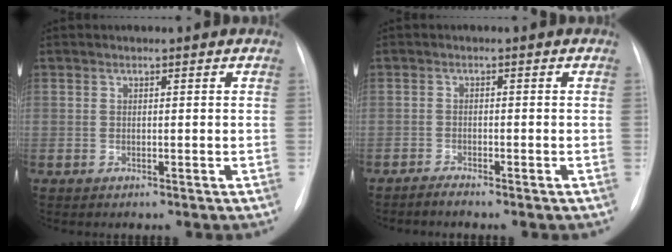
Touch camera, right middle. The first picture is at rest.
{"total": 1.1, "force": [-1.1, -0.1, 0.3], "torque": [-0.010, -0.002, -0.020]}